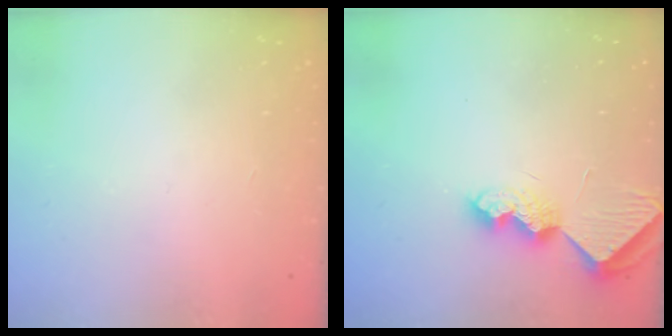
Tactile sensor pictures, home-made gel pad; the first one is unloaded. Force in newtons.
{"total": 9.1, "press": 9.1, "slide": 0.3}